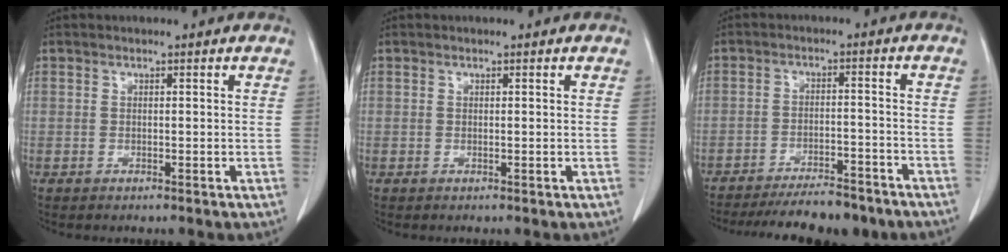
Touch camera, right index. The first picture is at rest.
{"total": 0.0}
{"total": 13.6, "force": [-12.0, 2.9, 5.6], "torque": [-0.083, -0.008, -0.167]}